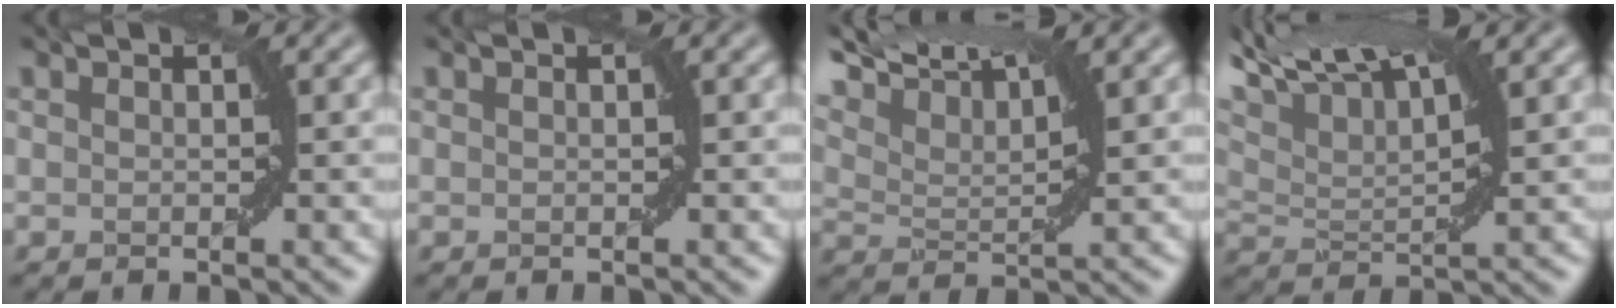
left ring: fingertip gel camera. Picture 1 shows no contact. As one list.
[{"total": 0.0}, {"total": 8.0, "force": [6.9, 1.5, 3.8], "torque": [-0.092, 0.026, 0.103]}, {"total": 9.7, "force": [6.7, 3.1, 6.3], "torque": [-0.125, 0.036, 0.108]}]